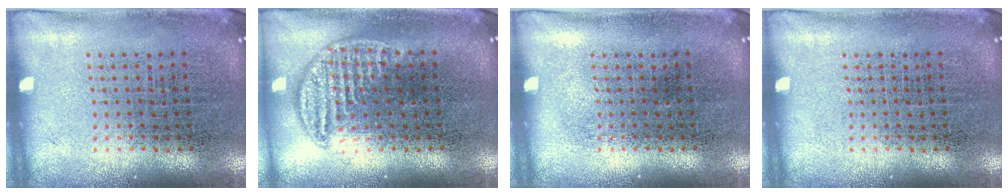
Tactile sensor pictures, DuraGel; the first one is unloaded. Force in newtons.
{"total": 0.8, "press": 0.8, "slide": 0.1}
{"total": 0.0}
{"total": 0.0}